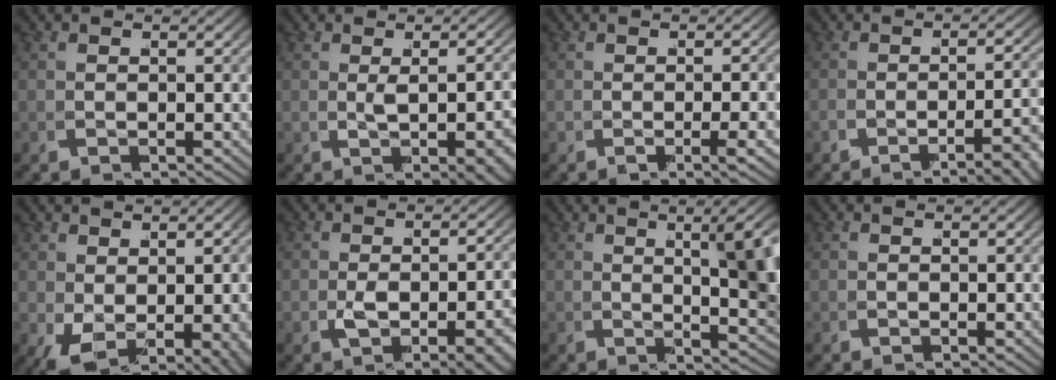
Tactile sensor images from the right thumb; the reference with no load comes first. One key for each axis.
{"total": 4.2, "fx": -0.1, "fy": 1.0, "fz": 4.1, "tx": -0.048, "ty": 0.007, "tz": 0.002}
{"total": 2.0, "fx": -0.6, "fy": -0.2, "fz": 1.9, "tx": -0.017, "ty": 0.011, "tz": -0.012}
{"total": 4.8, "fx": -3.4, "fy": 0.5, "fz": 3.4, "tx": -0.038, "ty": 0.008, "tz": -0.057}
{"total": 3.8, "fx": -0.7, "fy": 1.7, "fz": 3.4, "tx": -0.045, "ty": -0.023, "tz": 0.010}
{"total": 4.1, "fx": -1.7, "fy": 1.0, "fz": 3.5, "tx": -0.049, "ty": 0.006, "tz": -0.026}
{"total": 9.3, "fx": 1.7, "fy": 3.8, "fz": 8.3, "tx": -0.082, "ty": 0.009, "tz": 0.026}
{"total": 0.0}